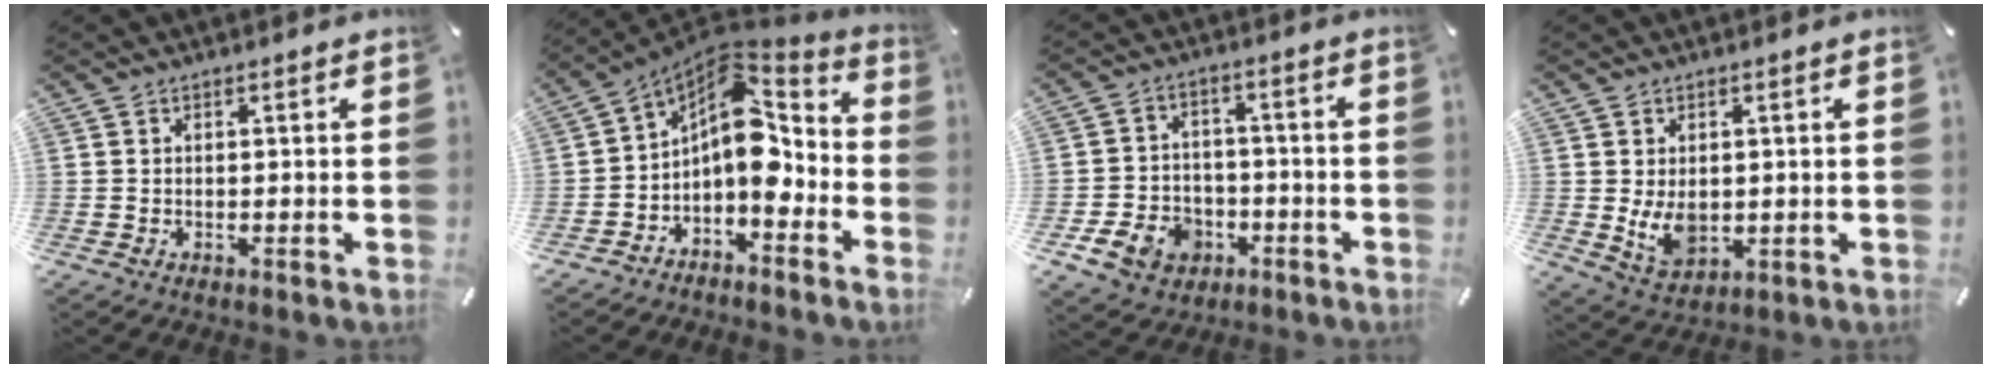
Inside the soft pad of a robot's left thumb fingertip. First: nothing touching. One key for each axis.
{"total": 11.6, "fx": 0.7, "fy": 7.5, "fz": 8.8, "tx": -0.139, "ty": -0.034, "tz": 0.004}
{"total": 9.4, "fx": -3.8, "fy": 7.5, "fz": 4.2, "tx": -0.090, "ty": 0.030, "tz": -0.068}
{"total": 6.5, "fx": 0.2, "fy": 4.8, "fz": 4.4, "tx": -0.089, "ty": -0.007, "tz": 0.003}